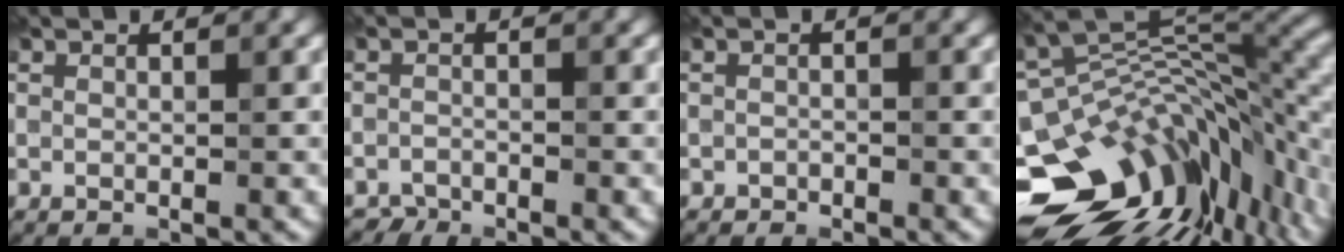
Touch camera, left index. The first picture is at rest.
{"total": 1.4, "force": [-1.4, 0.3, -0.1], "torque": [0.004, 0.002, -0.029]}
{"total": 0.7, "force": [-0.6, 0.4, 0.0], "torque": [0.001, -0.001, -0.010]}
{"total": 14.6, "force": [-6.6, 8.5, 9.8], "torque": [-0.177, -0.014, -0.100]}